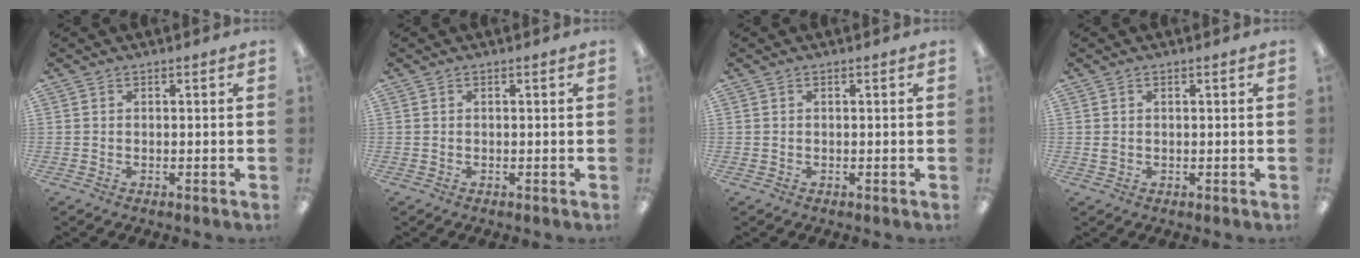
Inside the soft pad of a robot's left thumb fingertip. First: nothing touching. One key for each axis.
{"total": 0.0}
{"total": 0.0}
{"total": 1.1, "fx": 0.3, "fy": 0.7, "fz": 0.7, "tx": -0.016, "ty": 0.005, "tz": 0.005}